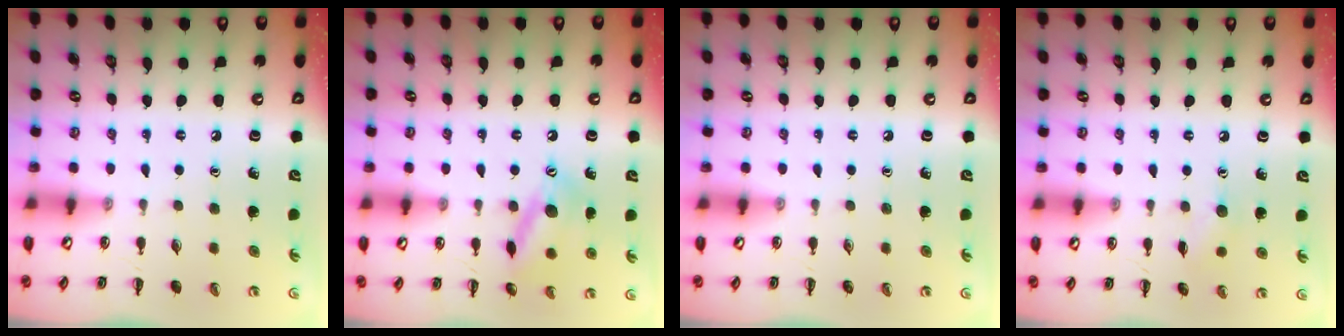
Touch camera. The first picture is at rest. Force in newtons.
{"total": 14.1, "press": 14.0, "slide": 1.0}
{"total": 0.0}
{"total": 5.5, "press": 5.3, "slide": 1.3}